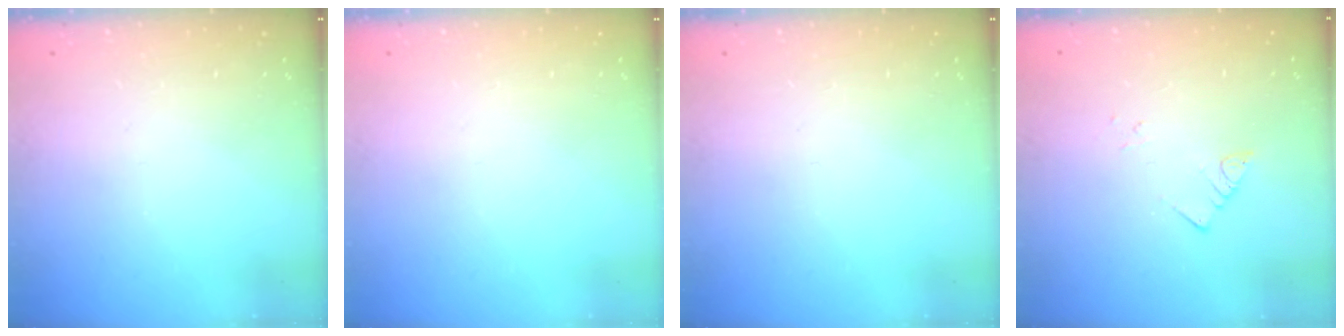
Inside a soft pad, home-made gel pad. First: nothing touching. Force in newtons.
{"total": 0.0}
{"total": 0.0}
{"total": 2.8, "press": 2.8, "slide": 0.2}